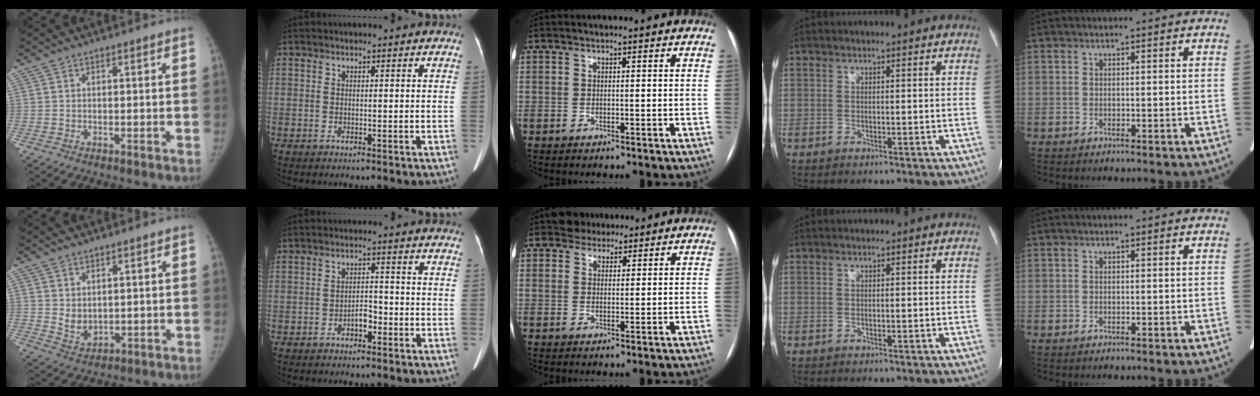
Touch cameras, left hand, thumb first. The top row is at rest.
{"thumb": {"total": 4.4, "force": [1.6, 3.0, 2.9], "torque": [-0.039, -0.020, 0.041]}, "index": {"total": 2.5, "force": [-1.6, 1.1, 1.5], "torque": [-0.024, 0.003, -0.030]}, "middle": {"total": 3.0, "force": [2.4, 1.8, -0.2], "torque": [0.007, 0.010, 0.034]}}